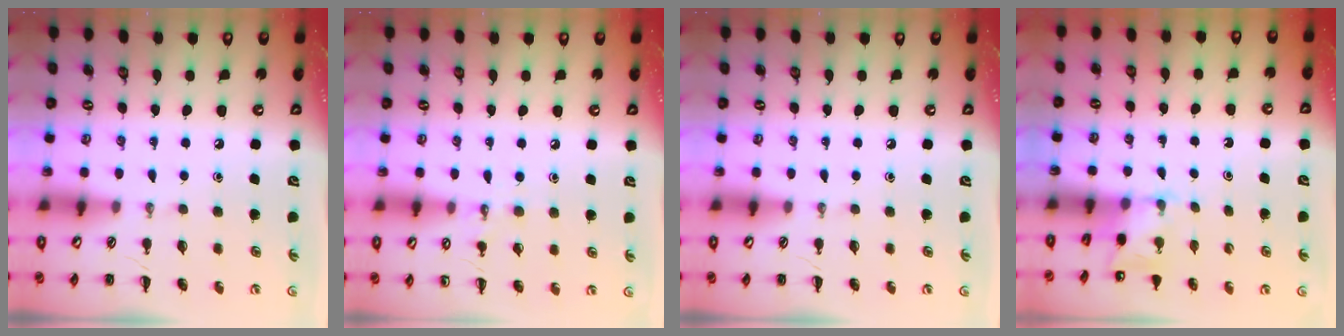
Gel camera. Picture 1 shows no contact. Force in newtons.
{"total": 6.4, "press": 6.2, "slide": 1.6}
{"total": 0.0}
{"total": 2.8, "press": 2.7, "slide": 0.9}